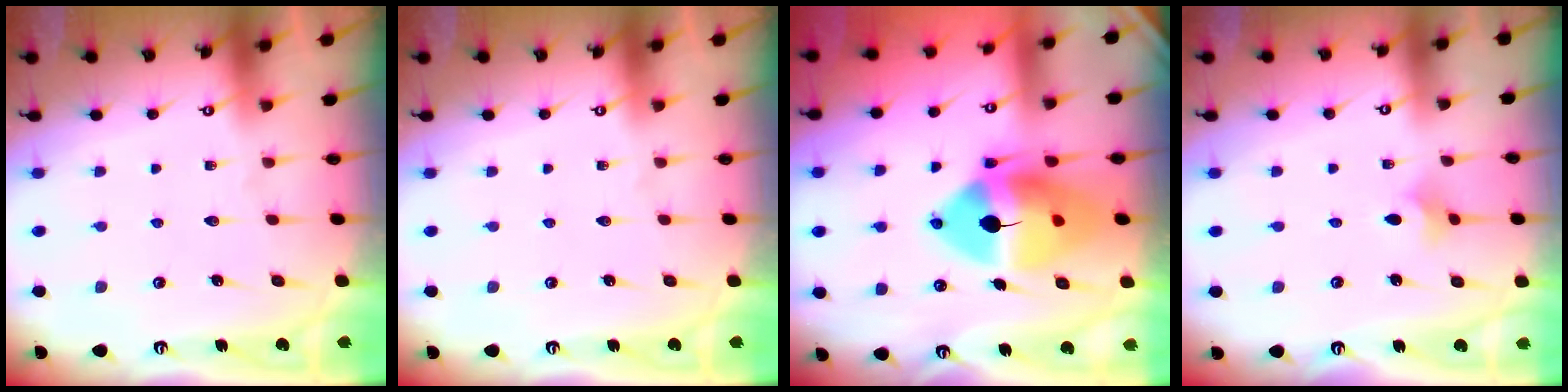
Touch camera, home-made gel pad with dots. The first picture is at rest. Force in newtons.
{"total": 0.0}
{"total": 17.5, "press": 17.3, "slide": 2.9}
{"total": 3.4, "press": 3.3, "slide": 0.9}